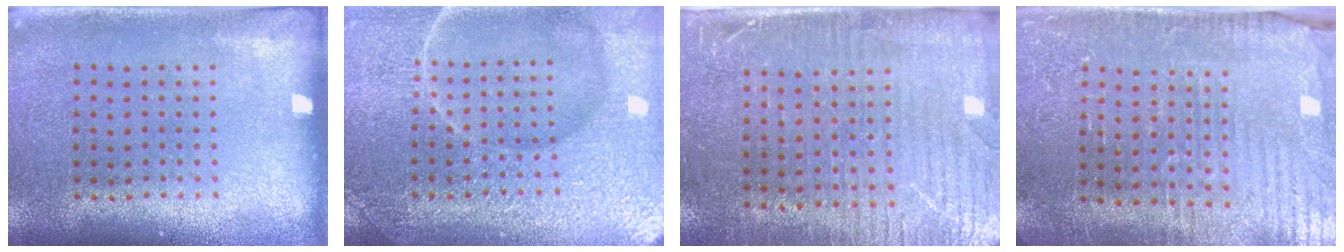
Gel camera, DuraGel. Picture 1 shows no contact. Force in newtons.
{"total": 7.4, "press": 7.4, "slide": 0.9}
{"total": 3.5, "press": 3.1, "slide": 1.5}
{"total": 3.4, "press": 3.4, "slide": 0.2}